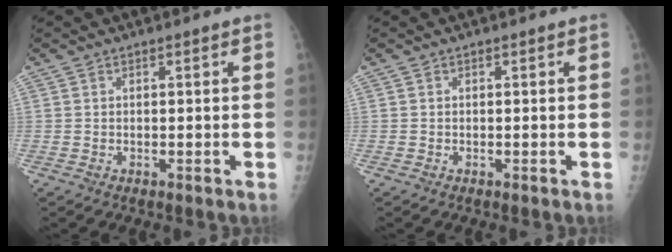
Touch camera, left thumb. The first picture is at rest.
{"total": 0.0}